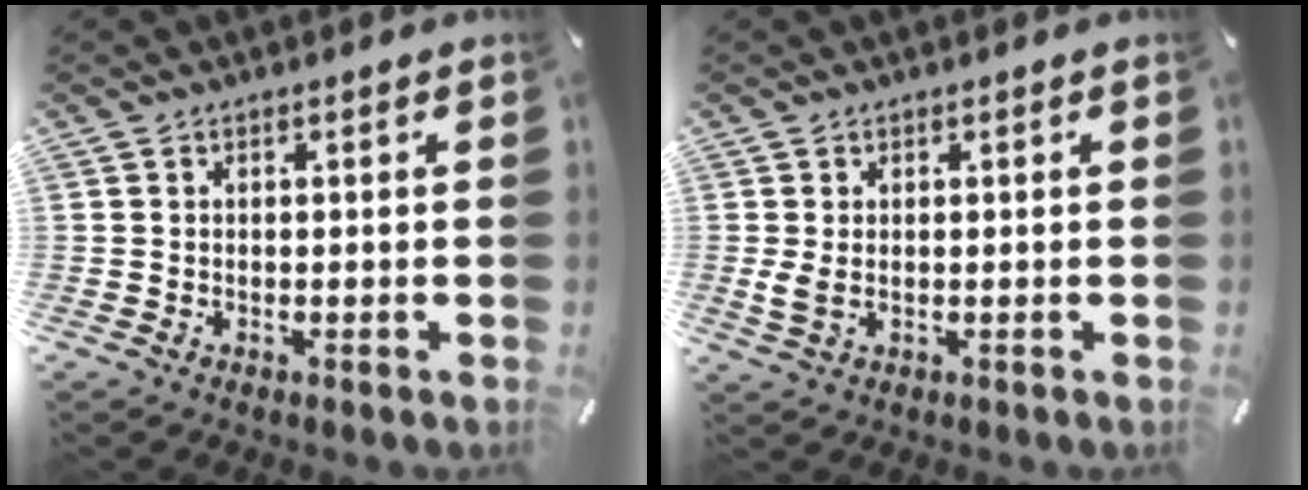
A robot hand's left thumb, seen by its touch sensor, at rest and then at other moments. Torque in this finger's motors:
{"motor_torque": [0.24, 0.24, 0.04, -0.02, 0.02]}